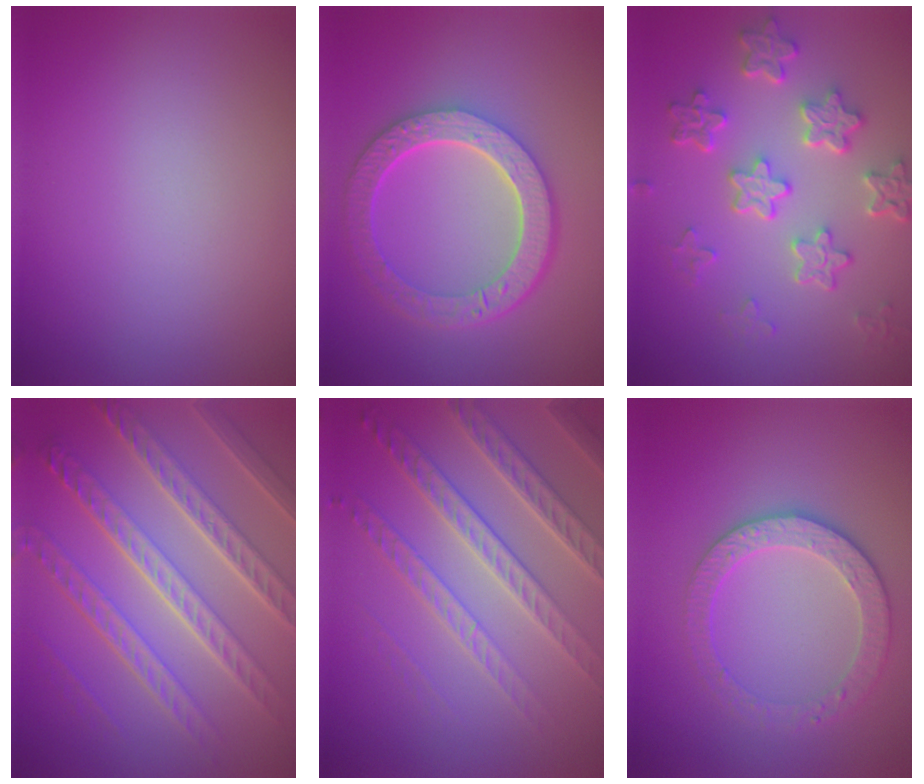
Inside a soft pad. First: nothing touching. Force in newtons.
{"total": 6.6, "press": 4.9, "slide": 4.4}
{"total": 5.6, "press": 4.3, "slide": 3.6}
{"total": 8.7, "press": 6.2, "slide": 6.0}
{"total": 6.6, "press": 4.7, "slide": 4.5}
{"total": 3.3, "press": 3.1, "slide": 1.2}